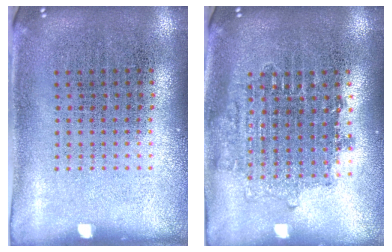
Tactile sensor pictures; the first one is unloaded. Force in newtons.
{"total": 1.6, "press": 1.3, "slide": 0.9}